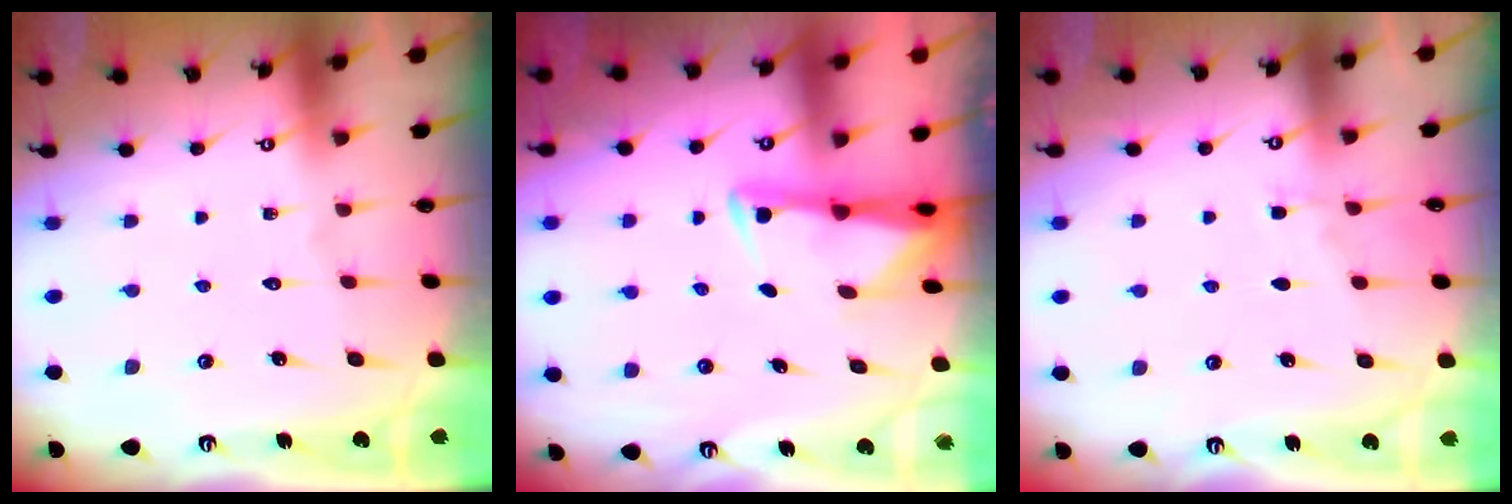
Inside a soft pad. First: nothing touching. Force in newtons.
{"total": 3.0, "press": 2.9, "slide": 0.5}
{"total": 5.1, "press": 5.1, "slide": 0.6}